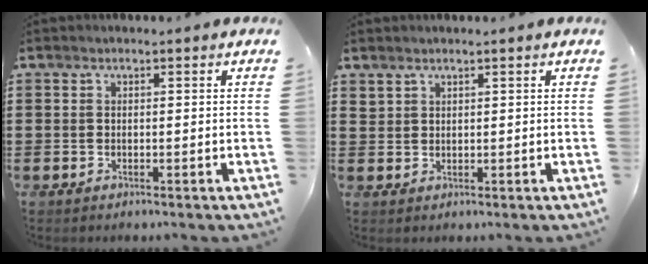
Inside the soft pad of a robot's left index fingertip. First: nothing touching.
{"total": 1.4, "force": [1.3, 0.5, 0.1], "torque": [-0.004, 0.000, 0.027]}